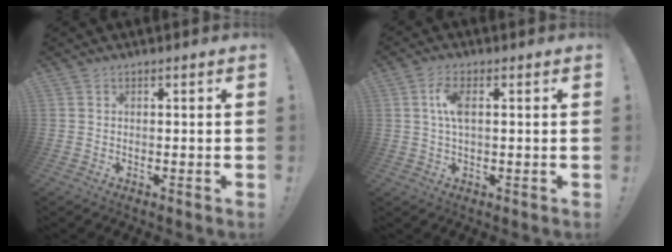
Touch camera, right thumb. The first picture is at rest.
{"total": 5.8, "force": [1.0, 2.3, 5.3], "torque": [-0.100, 0.002, 0.014]}